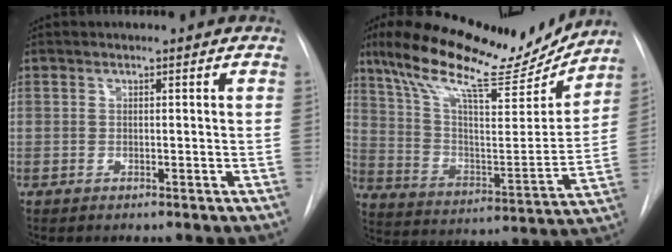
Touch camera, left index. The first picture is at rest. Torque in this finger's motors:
{"motor_torque": [1.06, -1.08, 0.43, 0.14]}